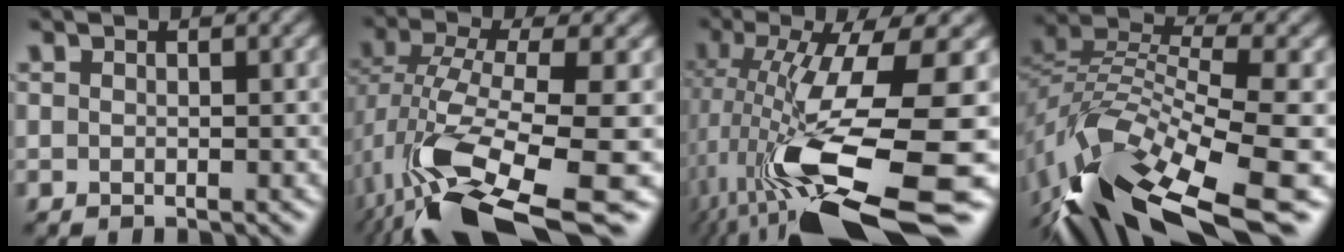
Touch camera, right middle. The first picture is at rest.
{"total": 12.5, "force": [-5.1, 4.1, 10.7], "torque": [-0.216, -0.025, -0.074]}
{"total": 15.1, "force": [-3.7, 4.5, 14.0], "torque": [-0.260, -0.026, -0.049]}
{"total": 13.6, "force": [-9.1, 4.4, 9.1], "torque": [-0.194, 0.004, -0.150]}